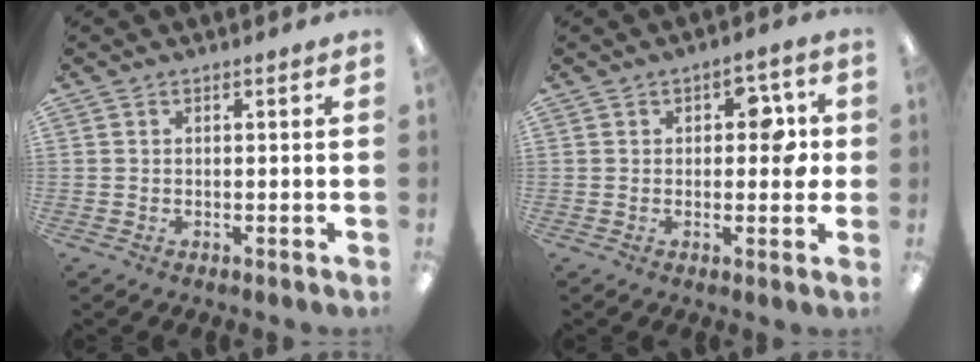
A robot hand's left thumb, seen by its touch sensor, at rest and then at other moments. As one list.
[{"total": 6.8, "force": [1.3, 3.9, 5.4], "torque": [-0.063, 0.002, 0.016]}]